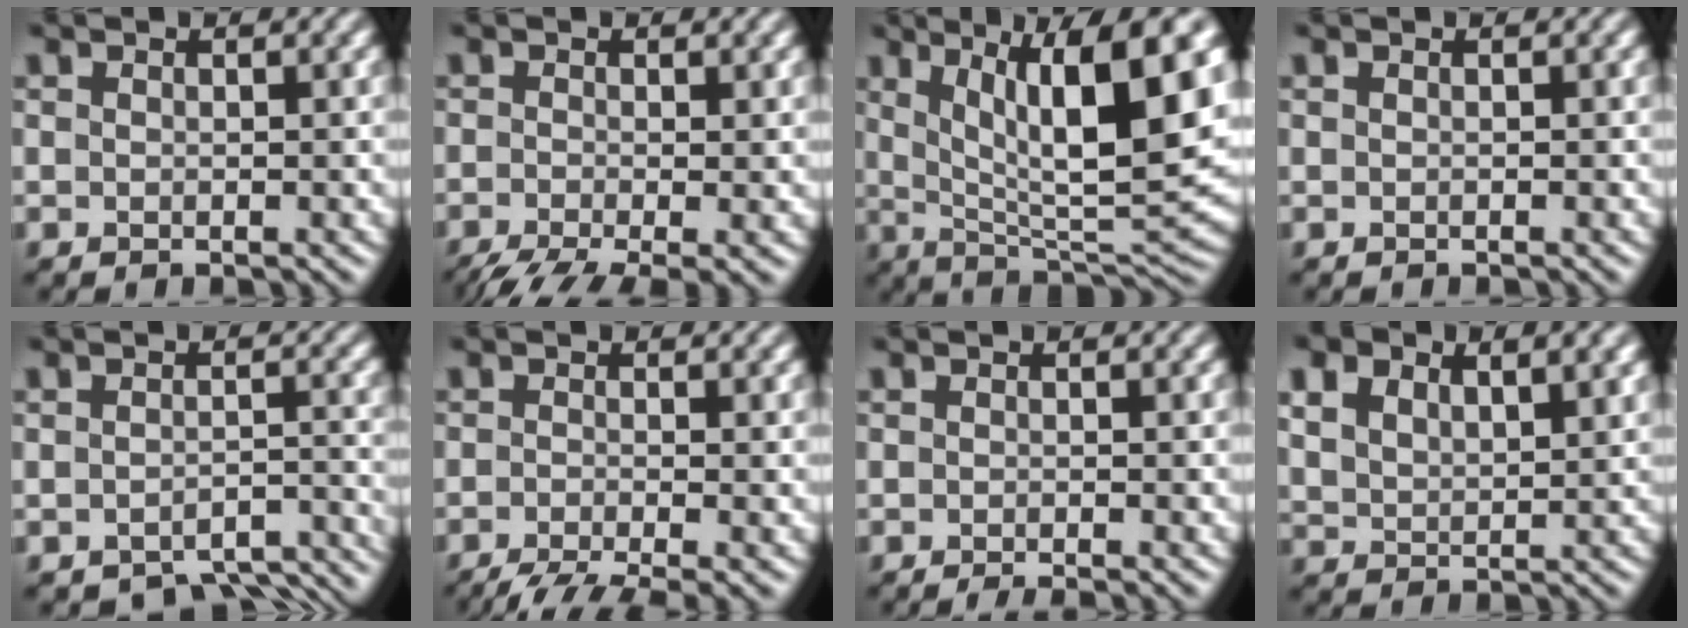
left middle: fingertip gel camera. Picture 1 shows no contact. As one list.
[{"total": 5.5, "force": [-3.4, 1.3, 4.1], "torque": [-0.066, -0.013, -0.057]}, {"total": 11.9, "force": [3.6, 3.0, 11.0], "torque": [-0.168, 0.003, 0.067]}, {"total": 0.0}, {"total": 5.5, "force": [-5.2, 1.2, 1.3], "torque": [-0.018, -0.009, -0.055]}, {"total": 4.6, "force": [-3.3, 0.8, 3.2], "torque": [-0.046, -0.008, -0.060]}, {"total": 1.8, "force": [-1.1, 0.4, 1.4], "torque": [-0.010, -0.006, -0.015]}, {"total": 5.2, "force": [3.5, 2.6, 2.8], "torque": [-0.065, 0.011, 0.061]}]